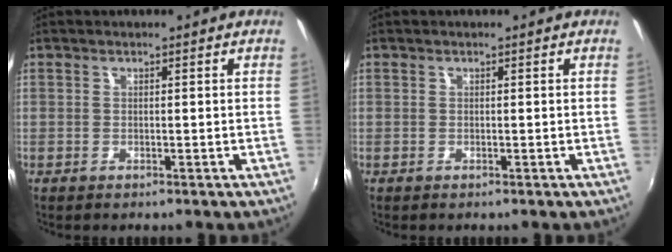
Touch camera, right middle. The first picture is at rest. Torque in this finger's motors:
{"motor_torque": [0.48, -0.58, 0.01, 0.01]}